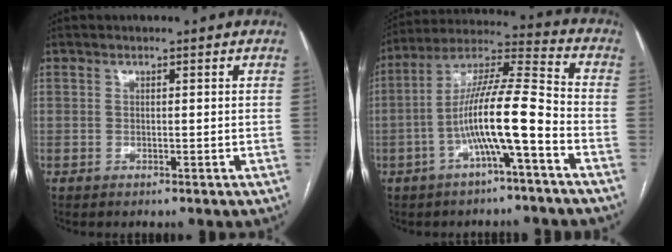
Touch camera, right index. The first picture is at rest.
{"total": 12.7, "force": [-4.3, 0.6, 12.0], "torque": [-0.218, 0.023, -0.081]}